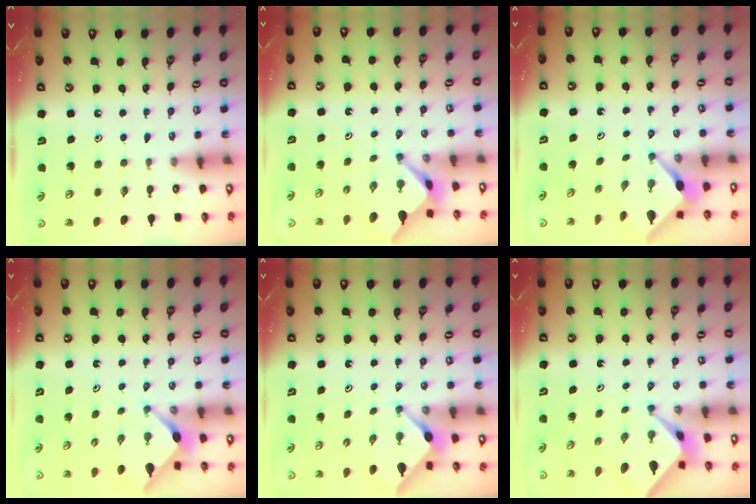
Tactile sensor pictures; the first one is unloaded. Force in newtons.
{"total": 3.1, "press": 3.0, "slide": 0.4}
{"total": 3.1, "press": 3.1, "slide": 0.2}
{"total": 2.7, "press": 2.7, "slide": 0.3}
{"total": 2.9, "press": 2.9, "slide": 0.3}
{"total": 1.6, "press": 1.5, "slide": 0.2}